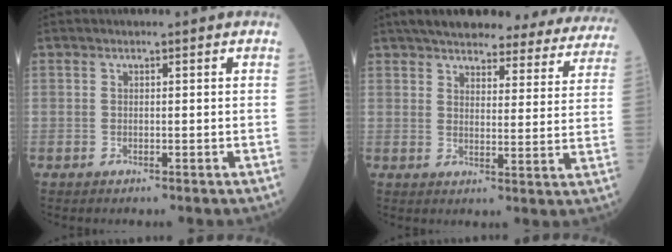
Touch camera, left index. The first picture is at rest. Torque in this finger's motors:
{"motor_torque": [1.00, -1.14, 0.63, 0.08]}